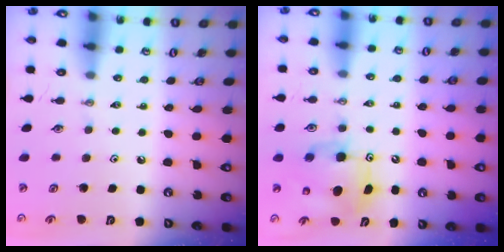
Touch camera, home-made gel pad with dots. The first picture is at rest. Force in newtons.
{"total": 8.3, "press": 8.3, "slide": 0.7}